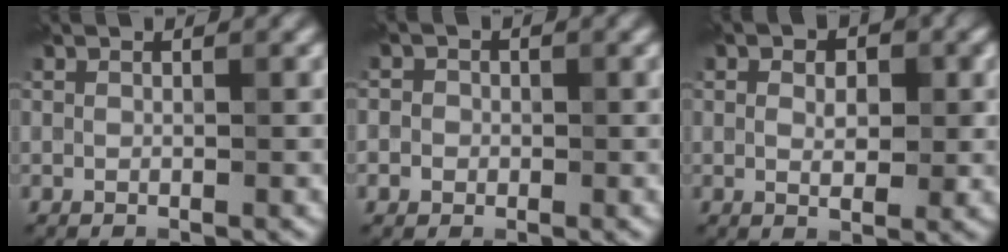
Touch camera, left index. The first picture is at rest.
{"total": 2.2, "force": [0.0, 2.1, 0.7], "torque": [0.012, 0.009, -0.020]}
{"total": 3.2, "force": [0.7, 2.0, 2.4], "torque": [-0.020, -0.001, 0.002]}